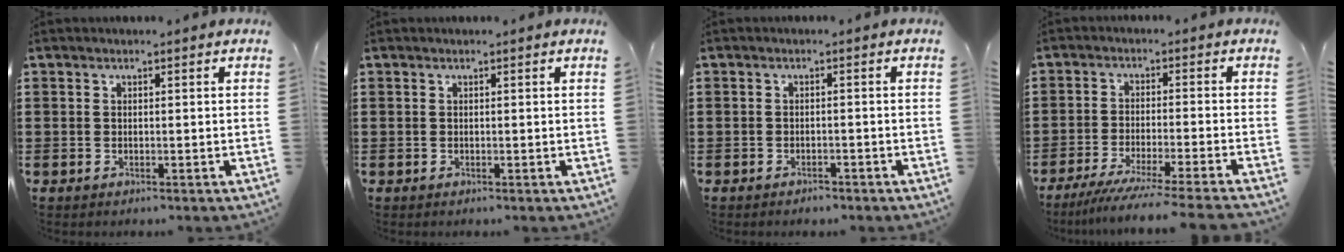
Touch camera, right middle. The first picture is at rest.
{"total": 0.0}
{"total": 1.2, "force": [-1.2, 0.2, 0.0], "torque": [-0.006, -0.002, -0.026]}
{"total": 5.5, "force": [-4.9, -0.7, 2.5], "torque": [-0.047, -0.022, -0.092]}